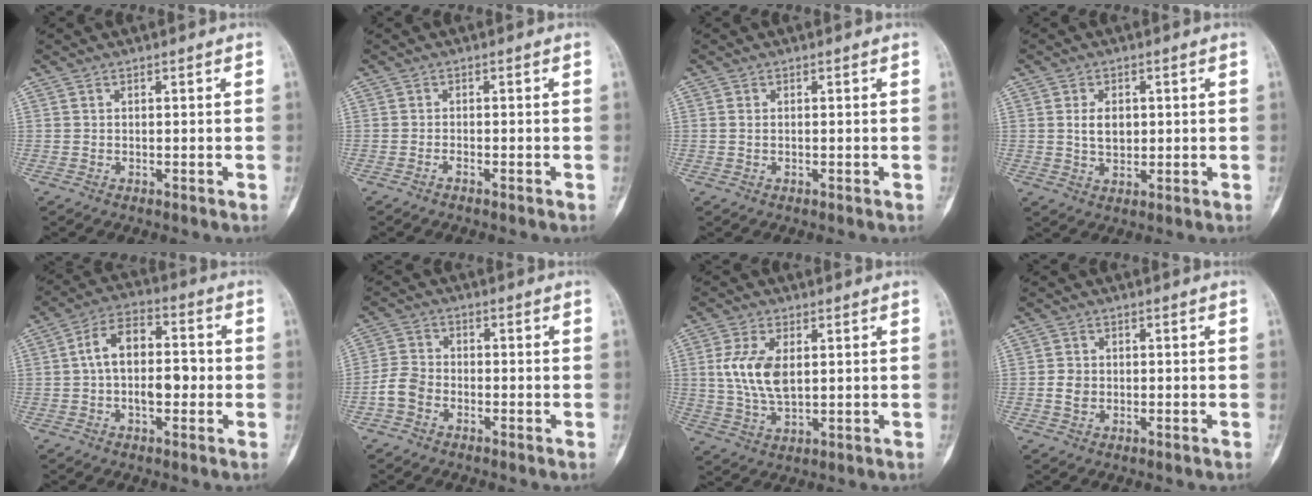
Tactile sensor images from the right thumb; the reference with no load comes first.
{"total": 0.8, "force": [-0.7, 0.1, 0.4], "torque": [-0.010, 0.005, -0.013]}
{"total": 0.8, "force": [0.1, 0.5, 0.6], "torque": [-0.015, 0.003, 0.004]}
{"total": 4.6, "force": [0.7, 3.1, 3.3], "torque": [-0.042, -0.004, 0.016]}
{"total": 10.4, "force": [-0.5, 6.1, 8.5], "torque": [-0.135, 0.032, -0.019]}
{"total": 5.0, "force": [-2.2, 3.7, 2.6], "torque": [-0.047, 0.017, -0.050]}
{"total": 9.1, "force": [1.6, 4.8, 7.5], "torque": [-0.157, -0.009, 0.036]}
{"total": 2.7, "force": [-0.4, 2.3, 1.4], "torque": [-0.019, 0.005, -0.009]}